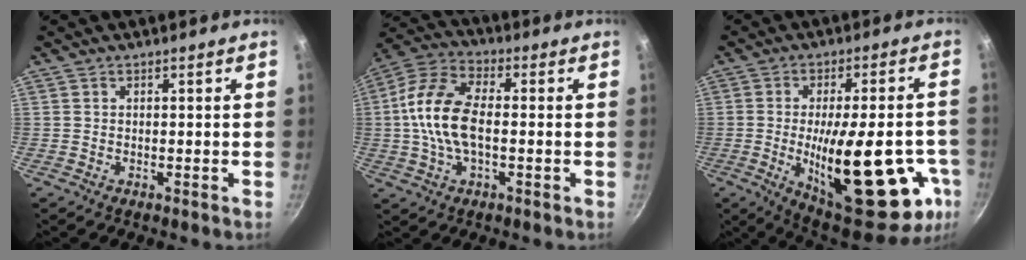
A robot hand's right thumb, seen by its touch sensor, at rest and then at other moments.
{"total": 13.5, "force": [-0.4, 7.1, 11.4], "torque": [-0.224, 0.032, -0.025]}
{"total": 28.2, "force": [-7.5, 10.7, 25.0], "torque": [-0.322, -0.002, -0.091]}